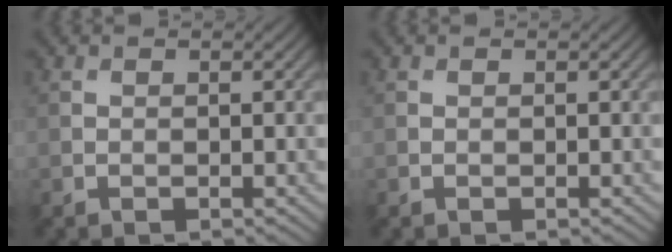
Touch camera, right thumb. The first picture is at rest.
{"total": 0.0}